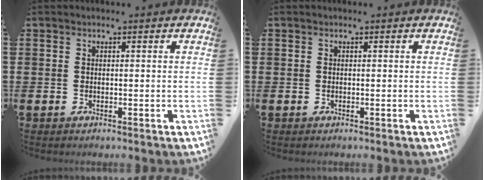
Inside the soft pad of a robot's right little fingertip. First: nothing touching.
{"total": 0.0}